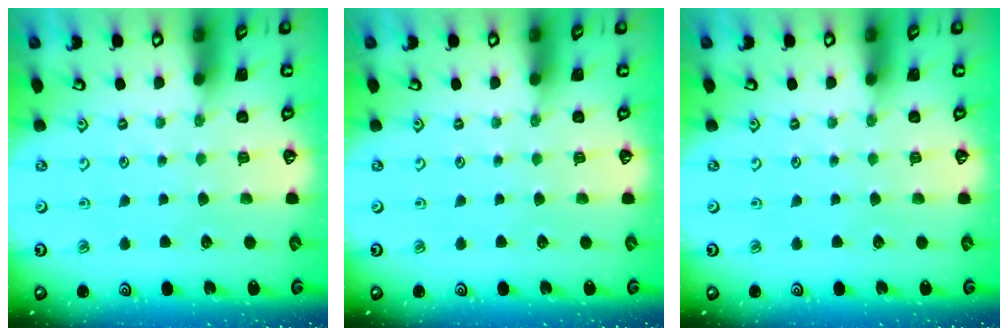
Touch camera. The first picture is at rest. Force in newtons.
{"total": 0.0}
{"total": 0.0}